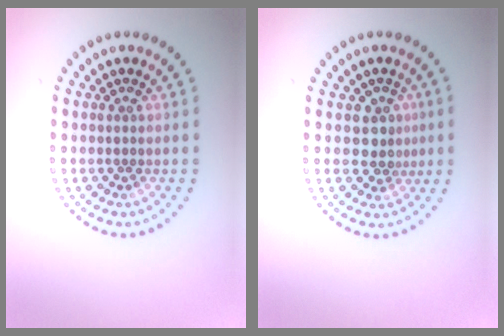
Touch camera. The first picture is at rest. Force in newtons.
{"total": 2.3, "press": 2.0, "slide": 1.3}